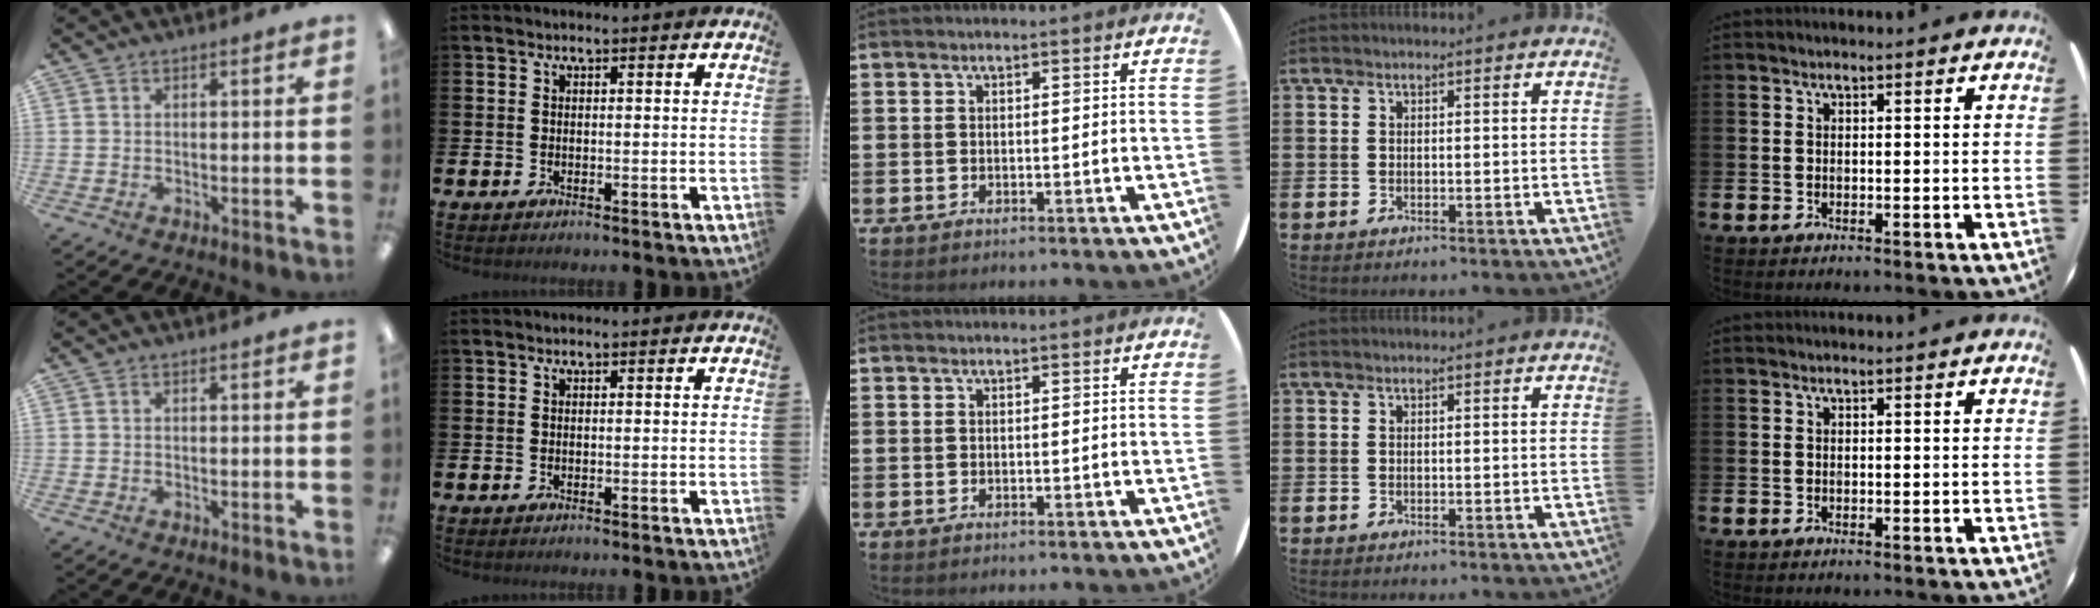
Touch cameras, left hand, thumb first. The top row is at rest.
{}